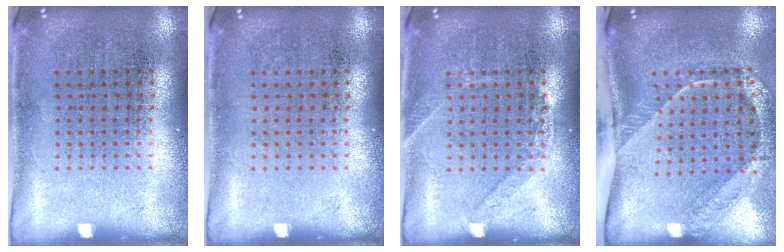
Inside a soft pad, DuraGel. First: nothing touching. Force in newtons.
{"total": 0.0}
{"total": 1.2, "press": 1.2, "slide": 0.2}
{"total": 2.7, "press": 1.8, "slide": 1.9}